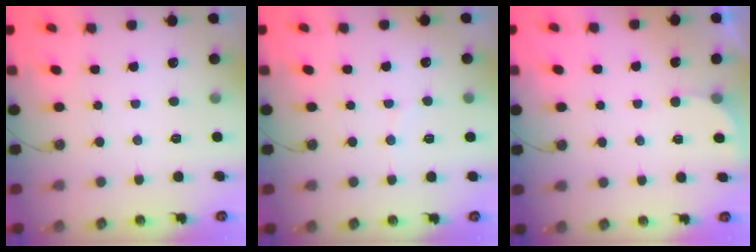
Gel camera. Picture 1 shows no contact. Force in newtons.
{"total": 2.7, "press": 2.4, "slide": 1.2}
{"total": 1.4, "press": 1.4, "slide": 0.1}